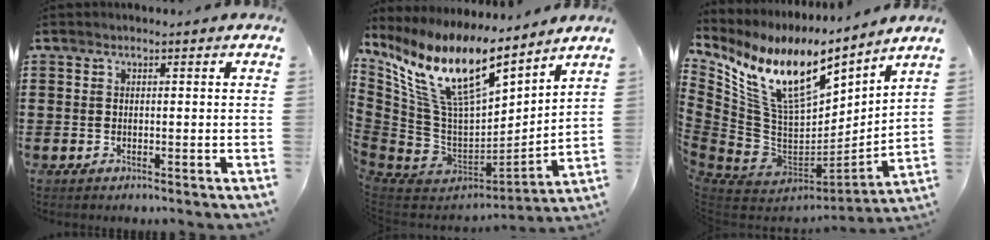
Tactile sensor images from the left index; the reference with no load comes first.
{"total": 16.2, "force": [9.6, 5.6, 11.8], "torque": [-0.281, -0.058, 0.165]}
{"total": 15.5, "force": [8.8, 6.6, 10.9], "torque": [-0.252, -0.057, 0.153]}